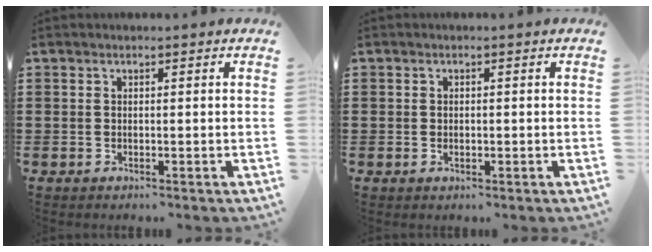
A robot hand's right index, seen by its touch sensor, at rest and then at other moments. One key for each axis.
{"total": 0.8, "fx": -0.1, "fy": 0.5, "fz": 0.6, "tx": -0.013, "ty": 0.001, "tz": -0.003}